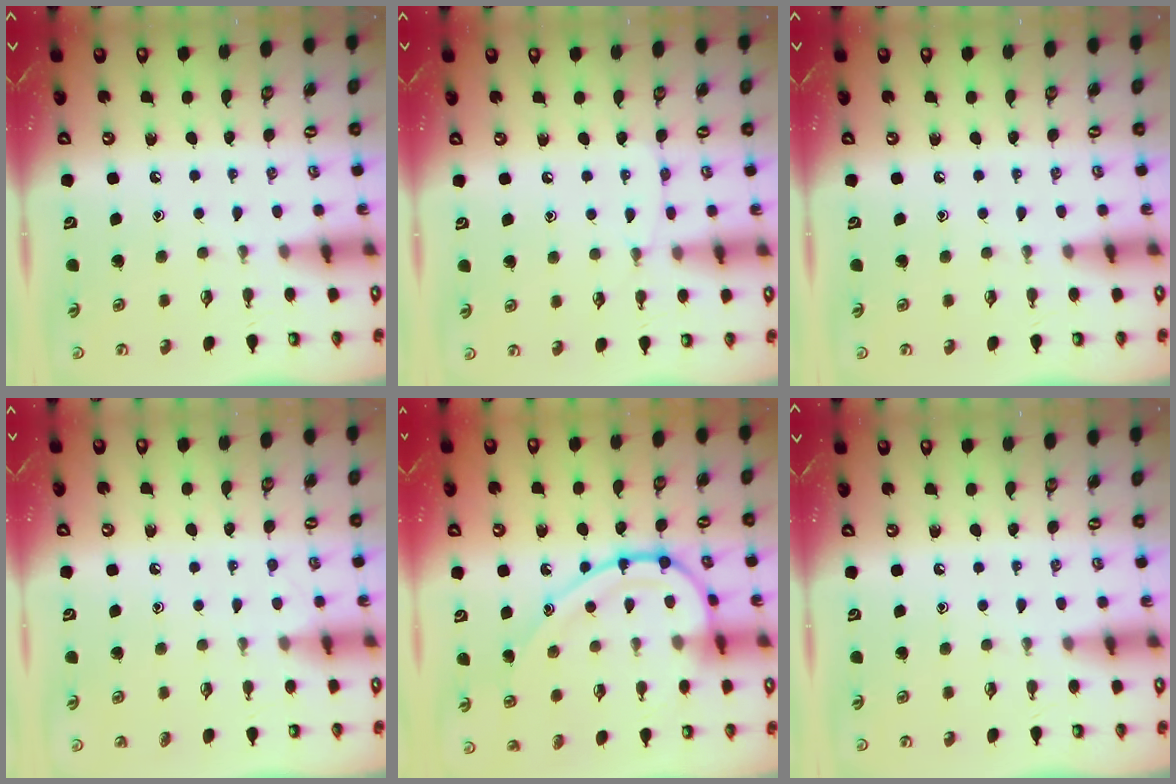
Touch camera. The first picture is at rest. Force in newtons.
{"total": 5.8, "press": 5.8, "slide": 0.8}
{"total": 0.0}
{"total": 3.0, "press": 3.0, "slide": 0.3}
{"total": 14.7, "press": 14.7, "slide": 0.4}
{"total": 0.0}